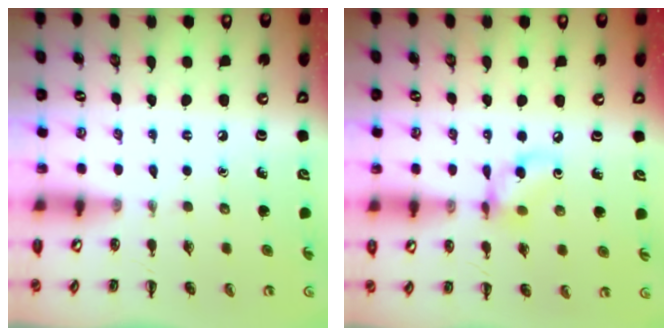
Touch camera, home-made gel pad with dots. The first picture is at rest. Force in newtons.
{"total": 7.7, "press": 7.7, "slide": 0.6}